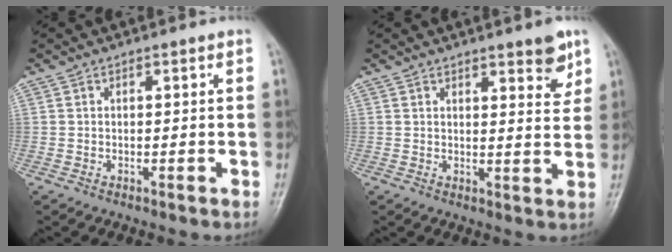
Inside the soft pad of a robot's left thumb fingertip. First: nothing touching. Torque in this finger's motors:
{"motor_torque": [0.12, 0.16, -0.01, -0.14, 0.03]}